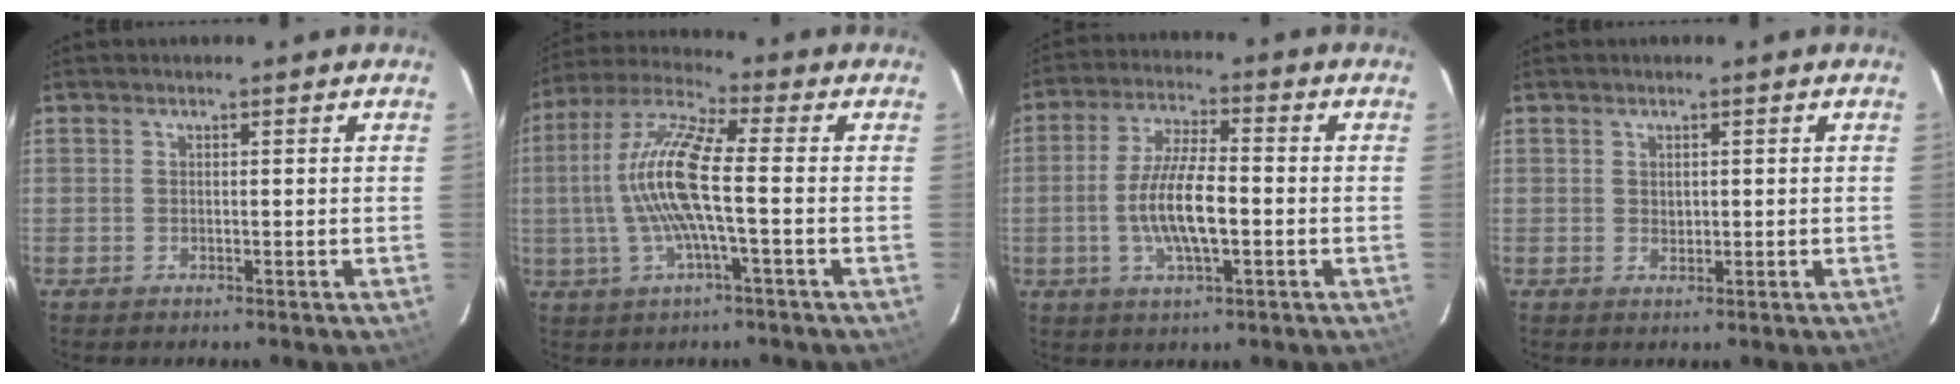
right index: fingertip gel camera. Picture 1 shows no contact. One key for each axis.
{"total": 12.9, "fx": -0.9, "fy": 1.7, "fz": 12.7, "tx": -0.254, "ty": 0.008, "tz": -0.022}
{"total": 10.0, "fx": -2.0, "fy": 2.9, "fz": 9.3, "tx": -0.185, "ty": -0.001, "tz": -0.037}
{"total": 1.1, "fx": 0.5, "fy": 1.0, "fz": 0.2, "tx": 0.000, "ty": 0.001, "tz": 0.011}